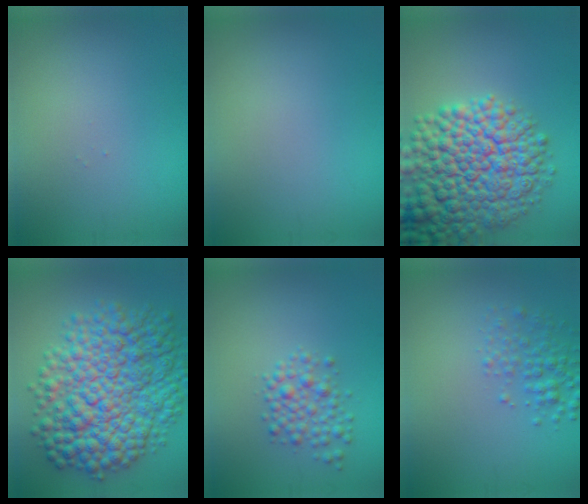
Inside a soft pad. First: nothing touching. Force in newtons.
{"total": 0.0}
{"total": 11.9, "press": 11.9, "slide": 0.5}
{"total": 12.0, "press": 12.0, "slide": 0.1}
{"total": 2.6, "press": 2.6, "slide": 0.1}
{"total": 2.3, "press": 2.3, "slide": 0.1}